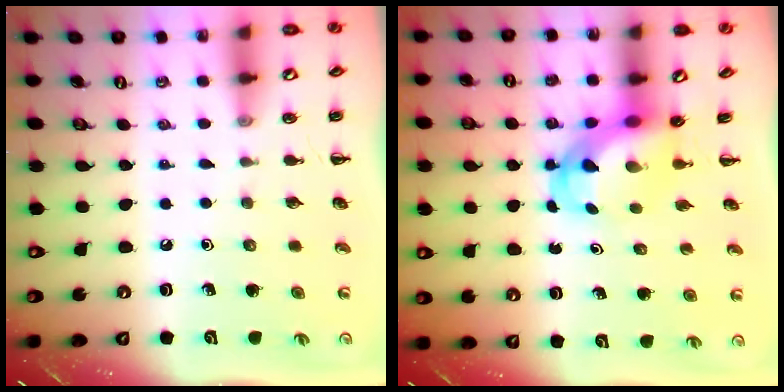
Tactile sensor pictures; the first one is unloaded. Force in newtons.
{"total": 5.4, "press": 5.4, "slide": 0.8}